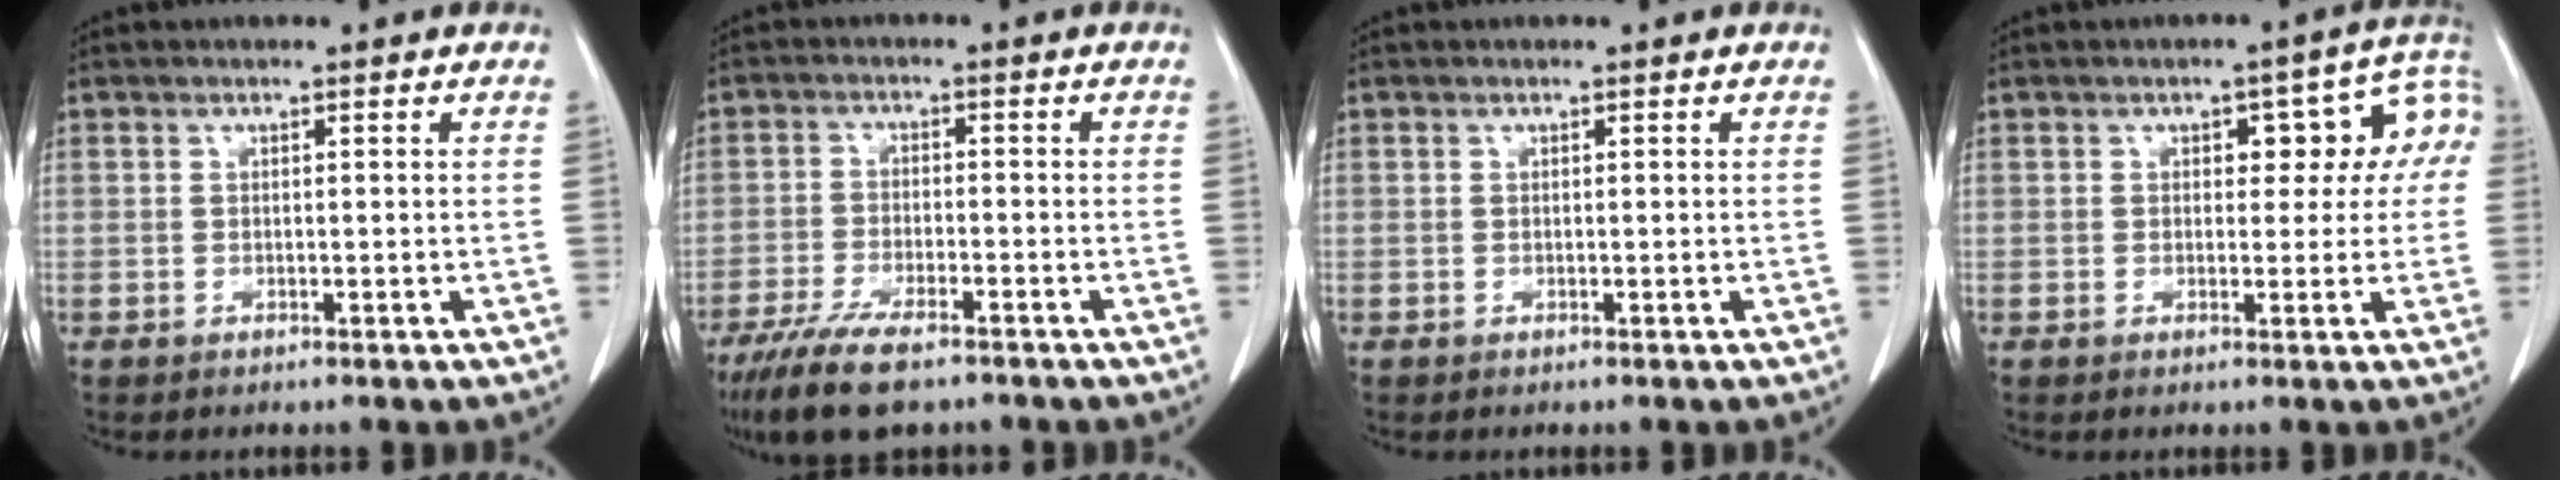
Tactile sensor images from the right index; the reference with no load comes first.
{"total": 9.9, "force": [-7.3, 2.5, 6.2], "torque": [-0.109, -0.020, -0.121]}
{"total": 0.0}
{"total": 7.5, "force": [1.5, 4.1, 6.1], "torque": [-0.058, 0.043, 0.017]}